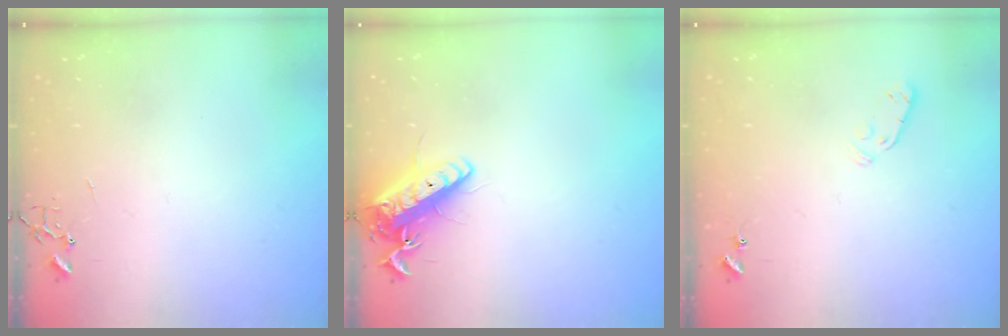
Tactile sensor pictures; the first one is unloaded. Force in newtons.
{"total": 13.9, "press": 13.7, "slide": 2.5}
{"total": 3.8, "press": 3.7, "slide": 0.7}